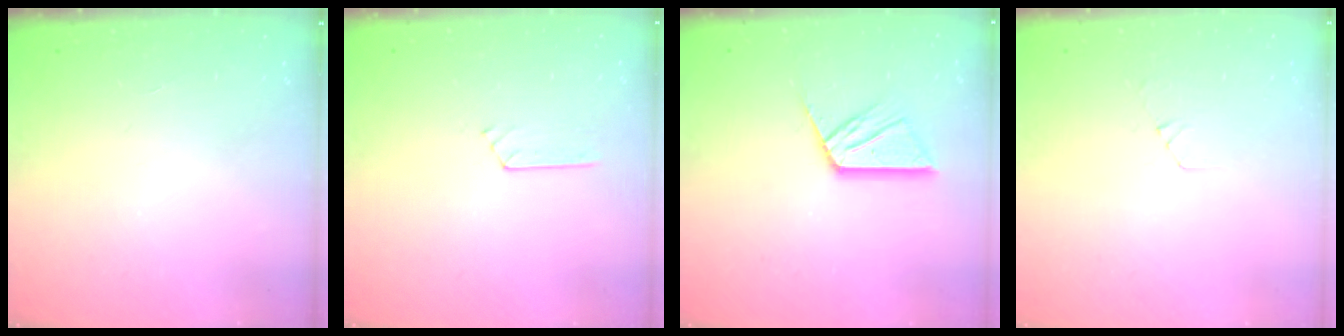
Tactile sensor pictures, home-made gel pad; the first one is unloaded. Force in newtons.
{"total": 3.4, "press": 3.4, "slide": 0.4}
{"total": 11.9, "press": 11.8, "slide": 1.1}
{"total": 3.3, "press": 3.3, "slide": 0.4}